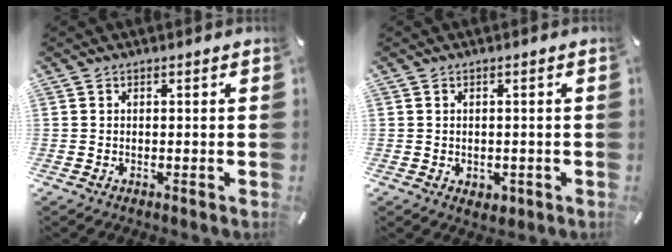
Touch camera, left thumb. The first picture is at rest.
{"total": 1.7, "force": [-0.3, 1.5, 0.7], "torque": [-0.014, 0.003, -0.006]}